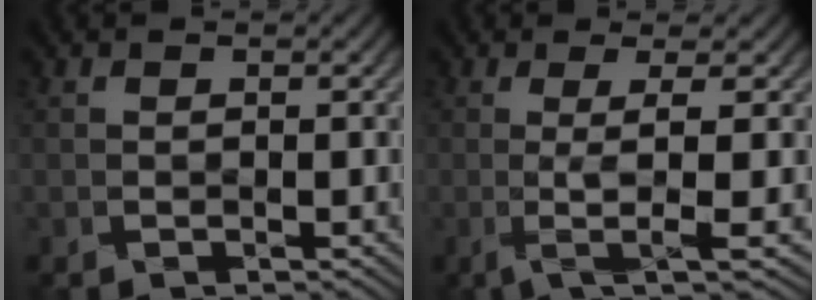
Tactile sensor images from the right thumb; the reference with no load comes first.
{"total": 5.0, "force": [-0.1, 0.6, 5.0], "torque": [-0.093, 0.005, 0.001]}